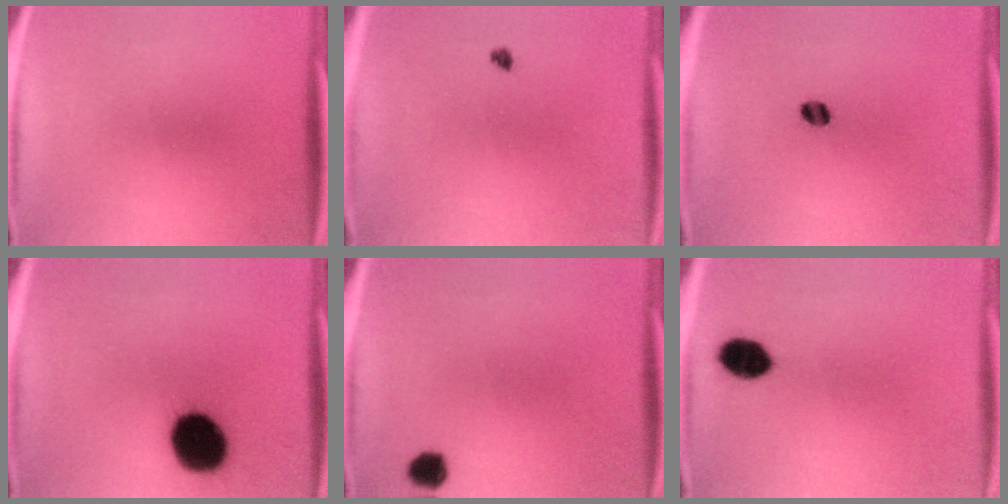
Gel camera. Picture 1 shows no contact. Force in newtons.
{"total": 1.0}
{"total": 2.8}
{"total": 18.6}
{"total": 3.3}
{"total": 6.5}